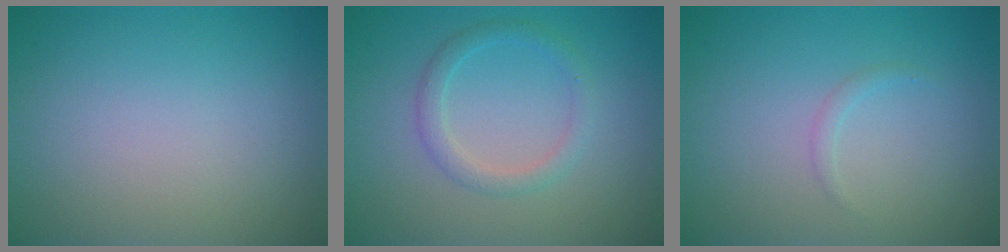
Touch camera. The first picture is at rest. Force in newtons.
{"total": 2.0, "press": 2.0, "slide": 0.1}
{"total": 0.7, "press": 0.7, "slide": 0.1}